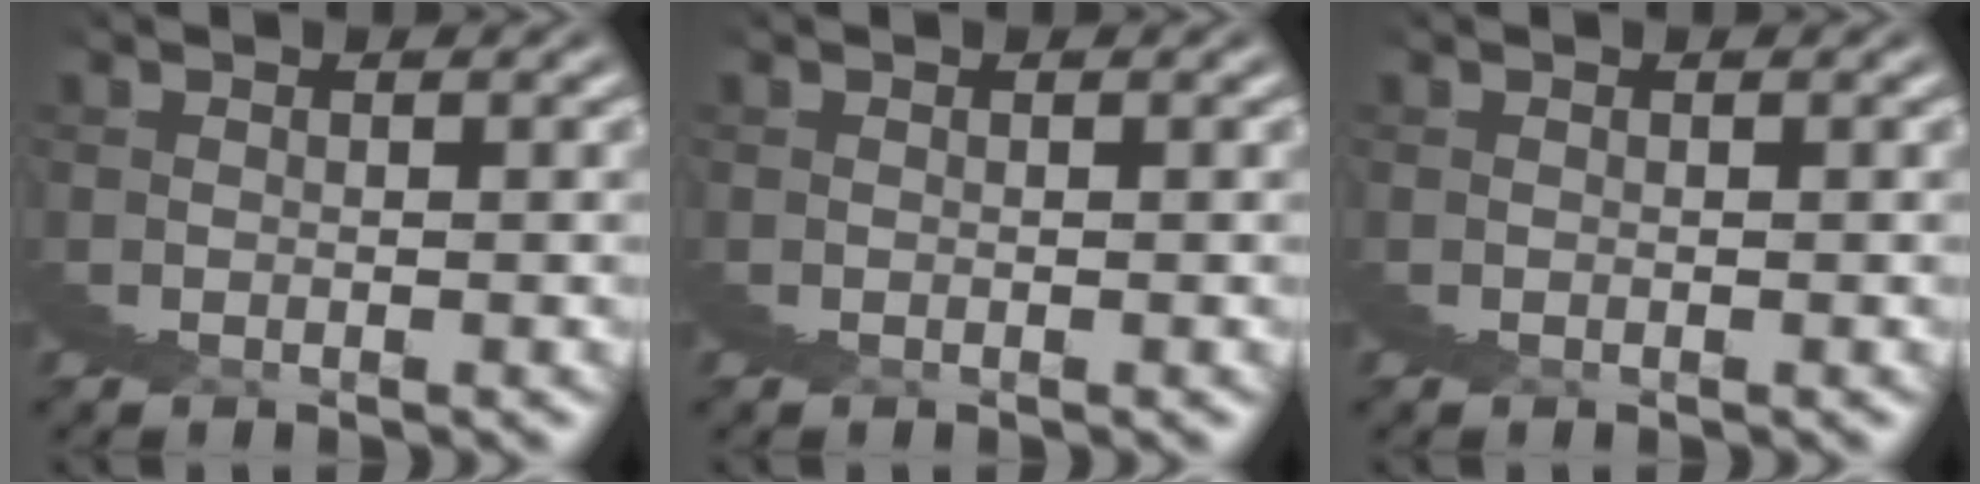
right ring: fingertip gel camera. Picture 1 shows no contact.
{"total": 0.0}
{"total": 0.0}